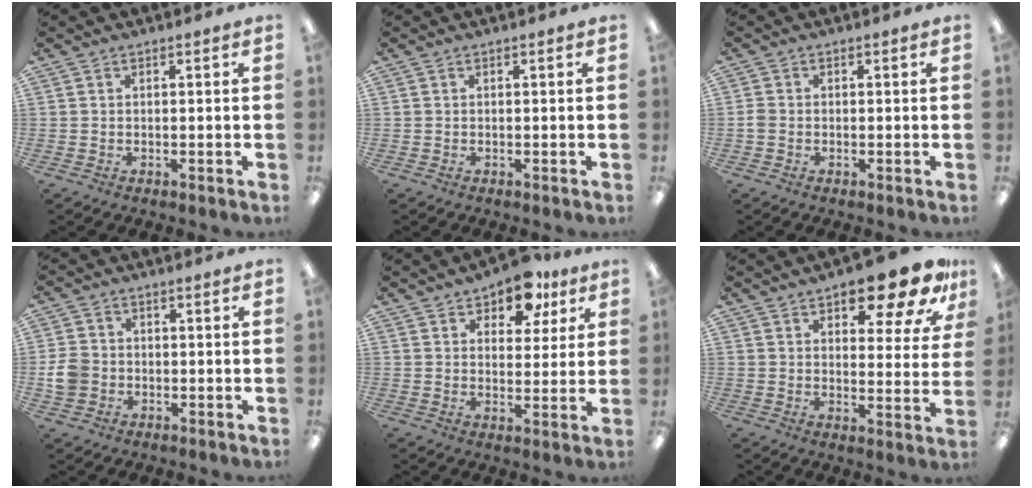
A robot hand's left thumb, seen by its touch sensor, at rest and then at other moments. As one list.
[{"total": 0.0}, {"total": 1.6, "force": [-0.4, 1.1, 1.0], "torque": [-0.018, 0.003, -0.007]}, {"total": 5.1, "force": [-0.8, 4.5, 2.3], "torque": [-0.054, 0.007, -0.015]}, {"total": 10.4, "force": [7.3, 5.5, 5.0], "torque": [-0.068, -0.032, 0.128]}, {"total": 14.9, "force": [10.6, 5.5, 9.0], "torque": [-0.112, -0.062, 0.172]}]